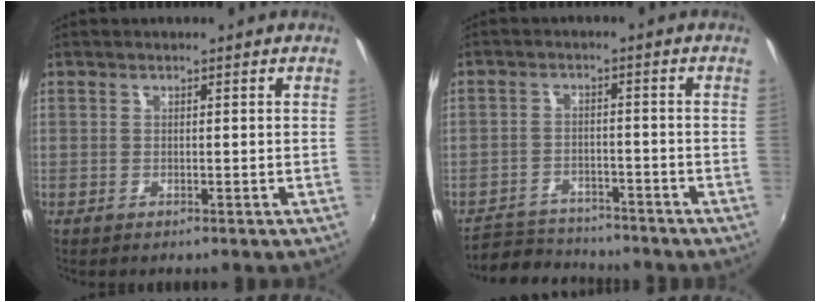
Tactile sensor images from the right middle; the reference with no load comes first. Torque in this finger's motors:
{"motor_torque": [0.43, -1.14, -0.18, -0.01]}